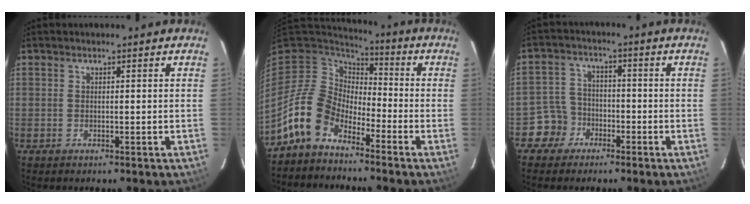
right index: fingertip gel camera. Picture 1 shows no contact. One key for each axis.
{"total": 10.9, "fx": -7.3, "fy": 6.5, "fz": 4.8, "tx": -0.114, "ty": 0.022, "tz": -0.150}
{"total": 5.4, "fx": -3.2, "fy": 4.3, "fz": -0.3, "tx": -0.007, "ty": 0.023, "tz": -0.062}